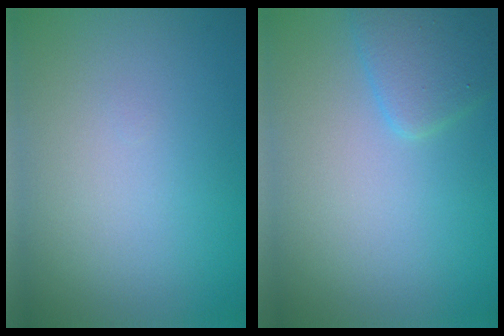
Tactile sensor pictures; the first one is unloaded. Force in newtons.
{"total": 2.6, "press": 2.6, "slide": 0.2}